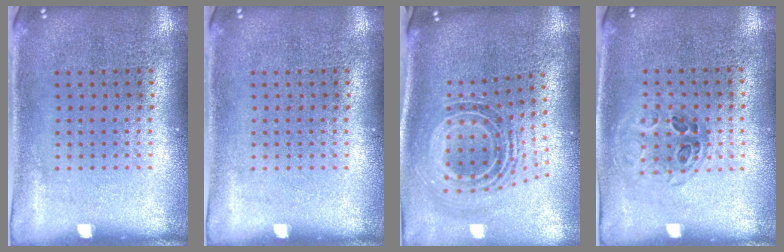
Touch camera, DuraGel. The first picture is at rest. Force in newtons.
{"total": 0.0}
{"total": 1.6, "press": 1.3, "slide": 0.9}
{"total": 1.0, "press": 0.9, "slide": 0.4}